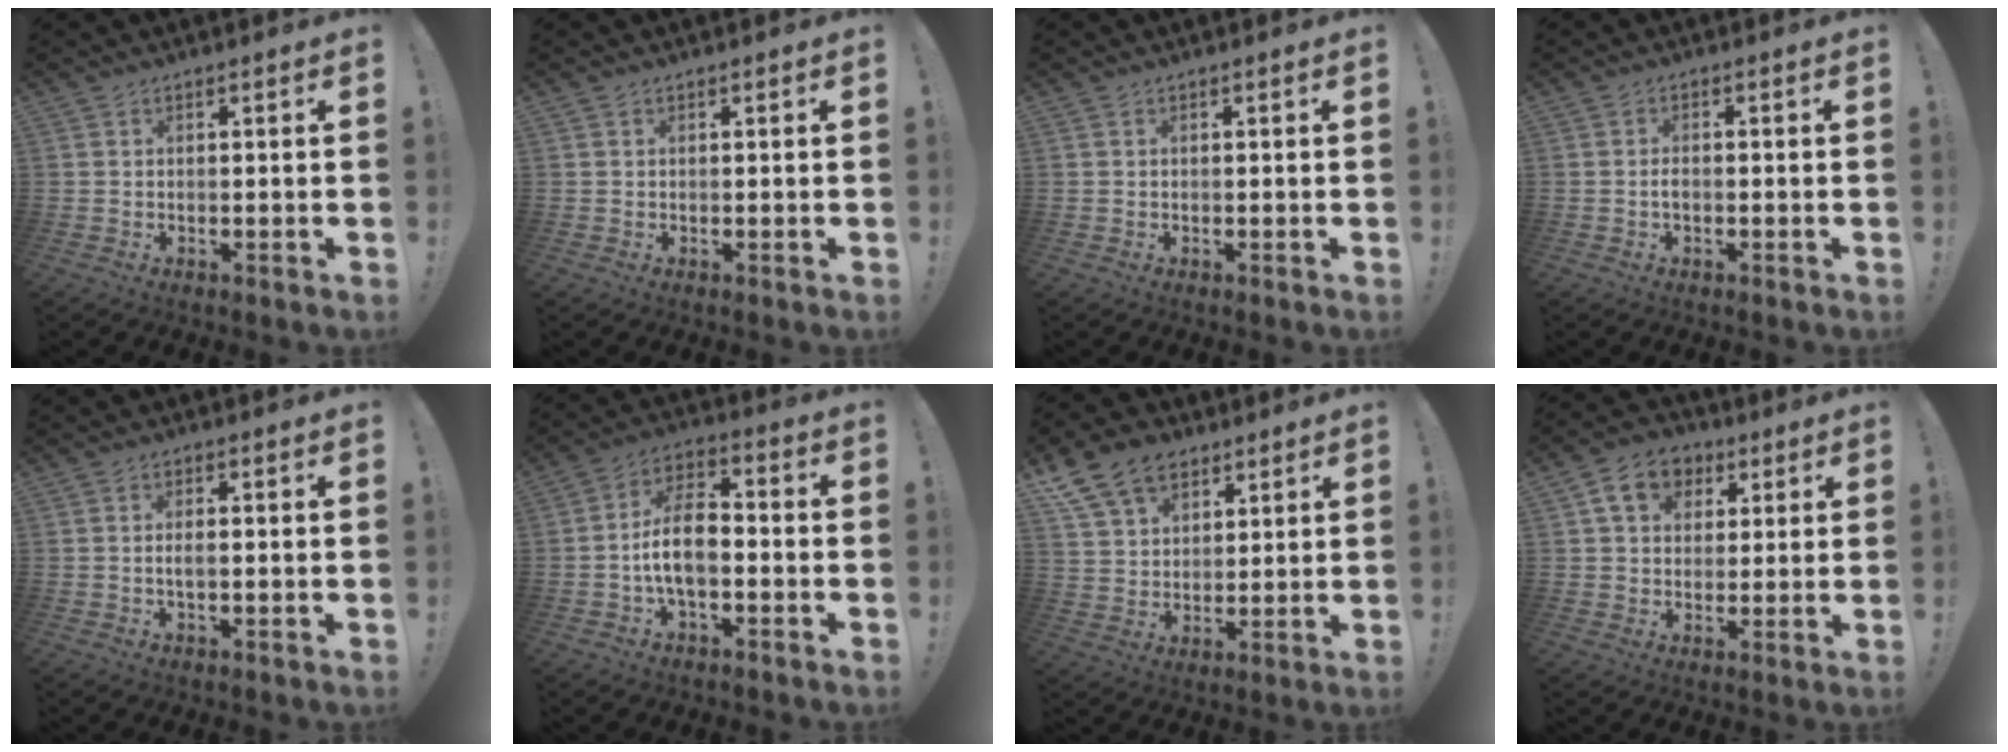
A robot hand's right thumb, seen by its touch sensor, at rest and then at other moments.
{"total": 0.0}
{"total": 0.0}
{"total": 1.6, "force": [-0.6, 0.6, 1.4], "torque": [-0.027, 0.005, -0.011]}
{"total": 2.2, "force": [-0.6, 0.6, 2.1], "torque": [-0.041, 0.000, -0.016]}
{"total": 11.3, "force": [-2.8, 5.9, 9.2], "torque": [-0.182, 0.012, -0.052]}
{"total": 13.6, "force": [7.9, 9.4, 5.7], "torque": [-0.094, -0.040, 0.155]}
{"total": 10.6, "force": [4.4, 8.4, 4.7], "torque": [-0.077, -0.004, 0.088]}